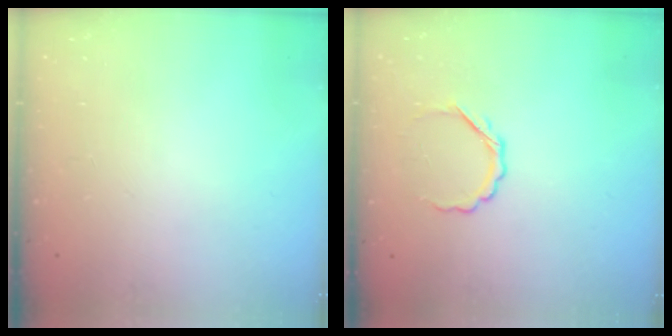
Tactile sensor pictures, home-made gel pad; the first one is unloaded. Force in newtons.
{"total": 4.2, "press": 4.1, "slide": 1.0}